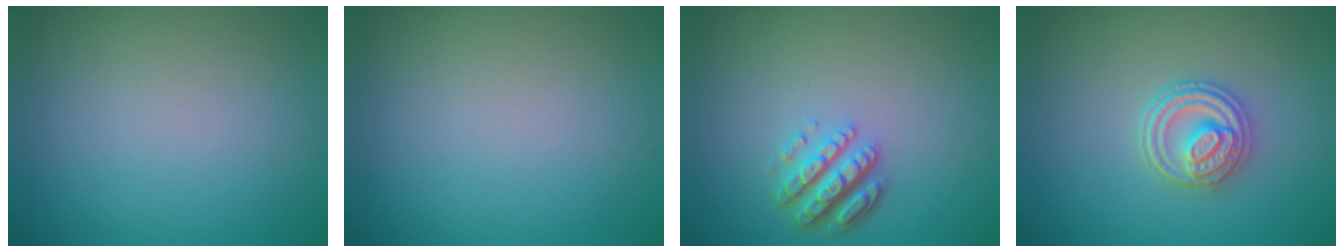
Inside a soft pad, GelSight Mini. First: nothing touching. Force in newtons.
{"total": 0.0}
{"total": 3.8, "press": 3.0, "slide": 2.2}
{"total": 3.6, "press": 3.3, "slide": 1.5}